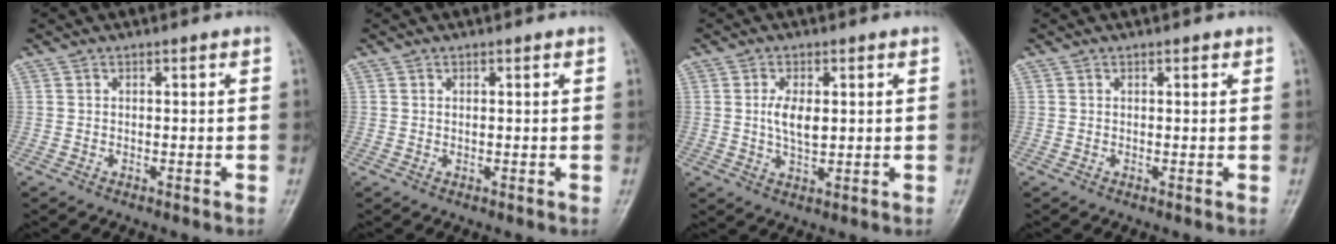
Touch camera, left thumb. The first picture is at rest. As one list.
[{"total": 0.7, "force": [0.3, 0.2, 0.6], "torque": [-0.011, -0.001, 0.006]}, {"total": 5.1, "force": [0.8, 2.5, 4.4], "torque": [-0.081, -0.008, 0.014]}, {"total": 1.0, "force": [0.6, 0.4, 0.6], "torque": [-0.006, -0.001, 0.006]}]